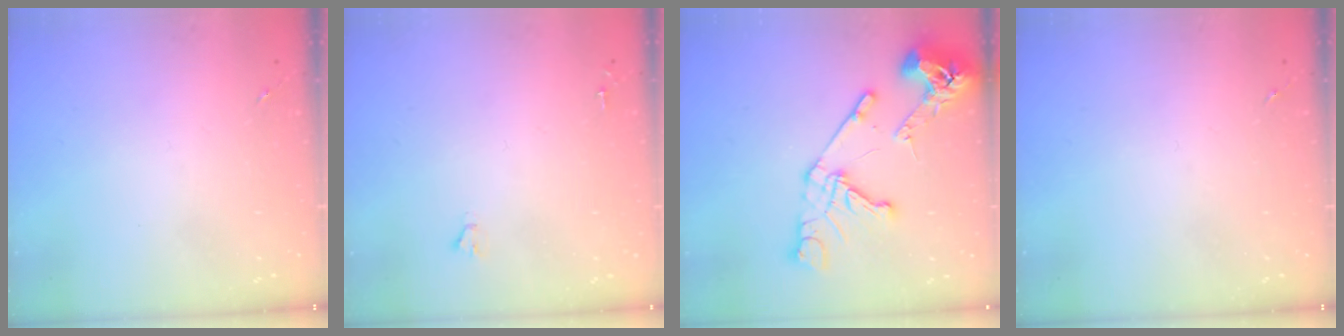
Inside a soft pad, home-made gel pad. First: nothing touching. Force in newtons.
{"total": 1.6, "press": 1.6, "slide": 0.1}
{"total": 17.0, "press": 16.9, "slide": 1.9}
{"total": 0.0}